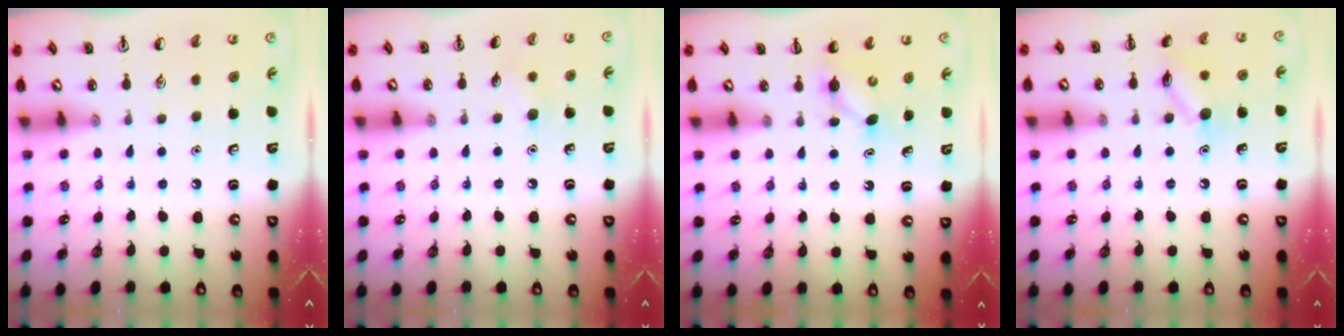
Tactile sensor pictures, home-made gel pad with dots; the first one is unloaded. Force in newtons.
{"total": 5.2, "press": 5.0, "slide": 1.5}
{"total": 4.0, "press": 3.8, "slide": 1.3}
{"total": 9.4, "press": 9.4, "slide": 0.5}